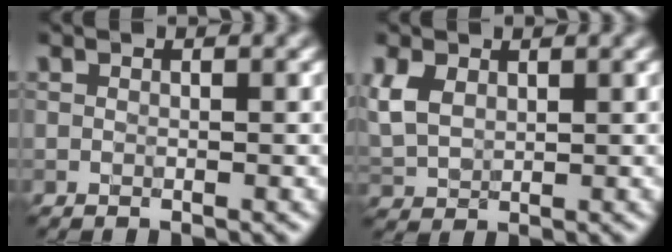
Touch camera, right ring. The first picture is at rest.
{"total": 3.6, "force": [1.2, 2.6, 2.2], "torque": [-0.061, 0.004, 0.025]}